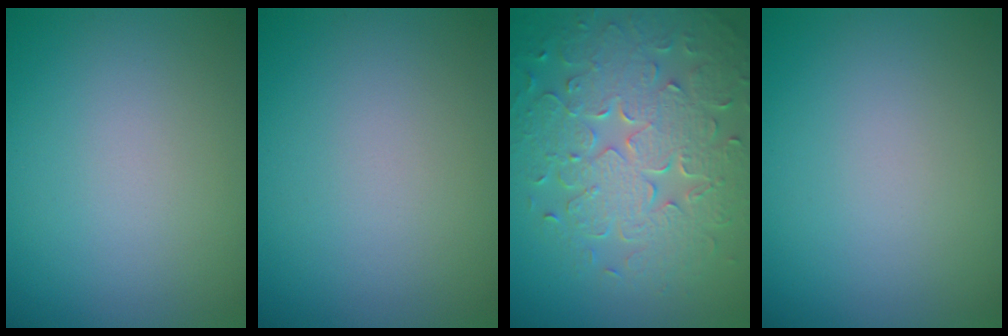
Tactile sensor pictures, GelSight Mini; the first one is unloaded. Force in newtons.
{"total": 0.0}
{"total": 8.1, "press": 5.9, "slide": 5.6}
{"total": 0.0}